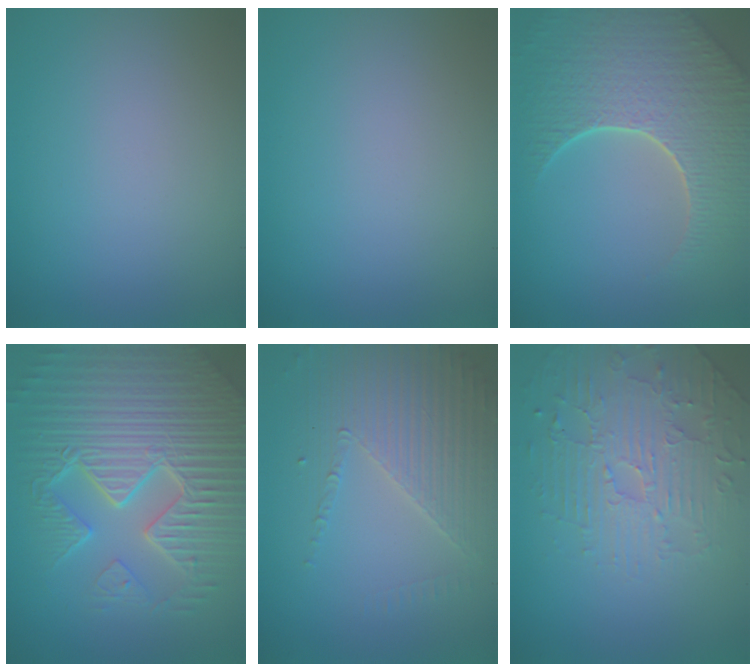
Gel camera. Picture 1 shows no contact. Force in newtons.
{"total": 0.0}
{"total": 8.8, "press": 6.1, "slide": 6.4}
{"total": 11.0, "press": 7.1, "slide": 8.4}
{"total": 3.9, "press": 3.6, "slide": 1.6}
{"total": 4.4, "press": 4.0, "slide": 1.7}